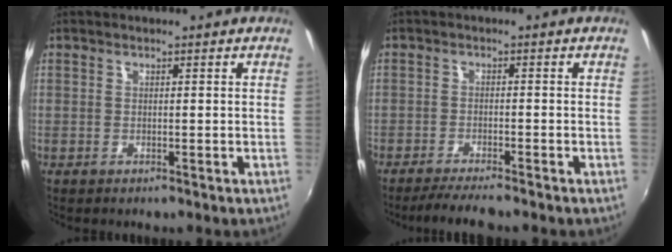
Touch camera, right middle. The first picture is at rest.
{"total": 5.2, "force": [-4.6, -0.1, 2.4], "torque": [-0.062, -0.011, -0.079]}